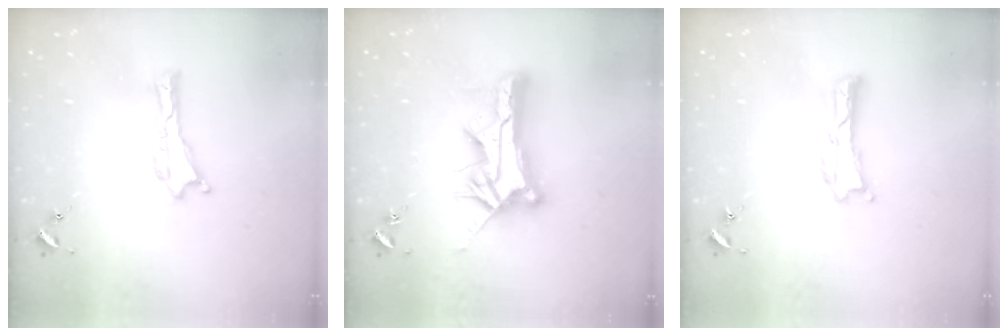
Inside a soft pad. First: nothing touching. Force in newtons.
{"total": 13.0, "press": 12.9, "slide": 1.2}
{"total": 0.8, "press": 0.8, "slide": 0.2}